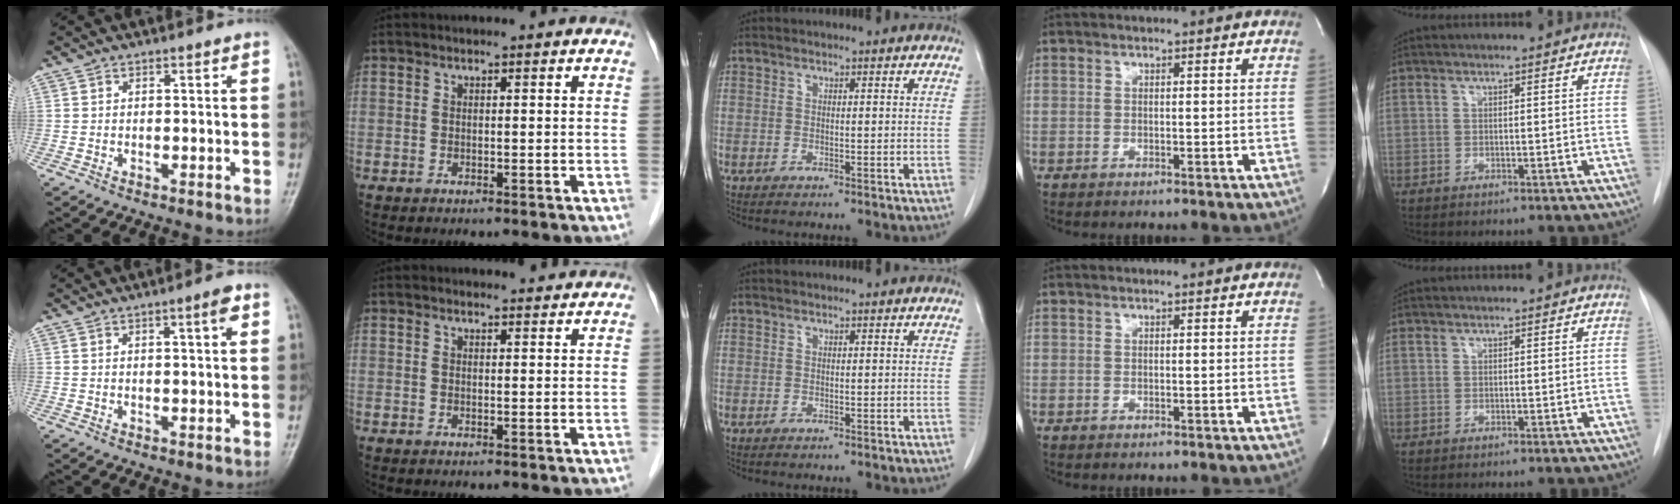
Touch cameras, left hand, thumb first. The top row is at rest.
{"thumb": {"total": 3.1, "force": [1.4, 0.4, 2.7], "torque": [-0.039, -0.004, 0.019]}, "index": {"total": 2.3, "force": [2.2, 0.5, 0.0], "torque": [-0.007, 0.003, 0.025]}}